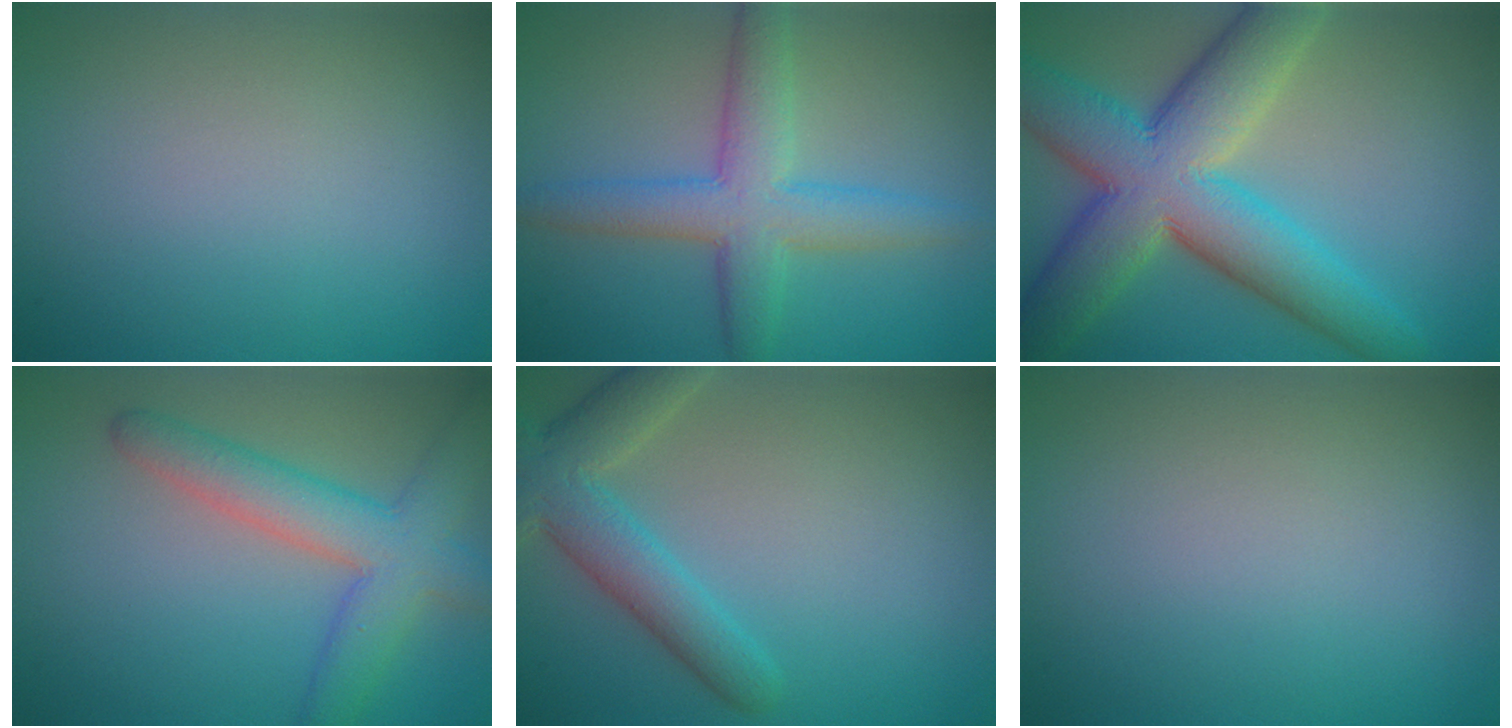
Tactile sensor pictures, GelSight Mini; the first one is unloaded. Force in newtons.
{"total": 5.5, "press": 5.5, "slide": 0.1}
{"total": 11.6, "press": 11.5, "slide": 0.5}
{"total": 5.5, "press": 5.5, "slide": 0.3}
{"total": 5.1, "press": 5.1, "slide": 0.2}
{"total": 0.0}